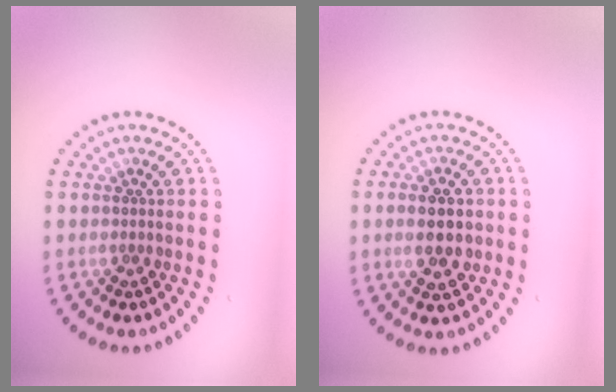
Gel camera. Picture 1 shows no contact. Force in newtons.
{"total": 4.4, "press": 4.4, "slide": 0.1}